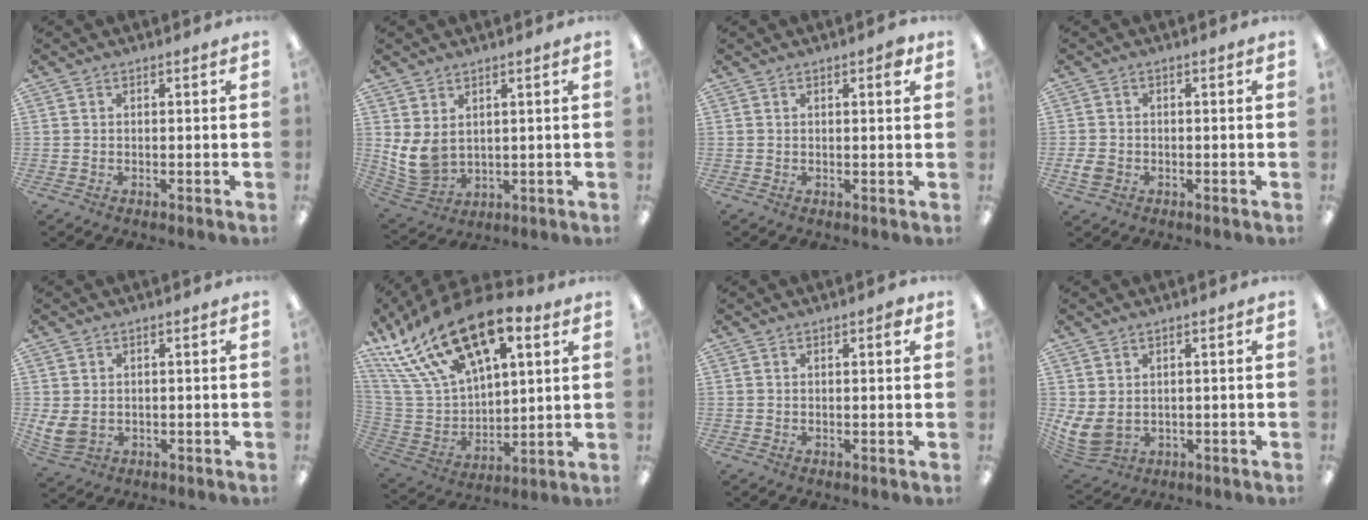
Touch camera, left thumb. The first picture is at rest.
{"total": 7.8, "force": [2.3, 5.5, 5.0], "torque": [-0.127, -0.012, 0.047]}
{"total": 2.3, "force": [1.2, 0.6, 1.9], "torque": [-0.025, -0.003, 0.016]}
{"total": 3.2, "force": [-1.1, 2.4, 1.8], "torque": [-0.043, 0.002, -0.023]}
{"total": 4.6, "force": [0.4, 3.5, 2.9], "torque": [-0.073, -0.005, 0.009]}
{"total": 23.8, "force": [15.0, 11.9, 14.1], "torque": [-0.276, -0.080, 0.267]}
{"total": 1.7, "force": [0.8, 0.5, 1.4], "torque": [-0.022, 0.000, 0.011]}
{"total": 6.1, "force": [1.3, 4.1, 4.3], "torque": [-0.102, -0.012, 0.029]}